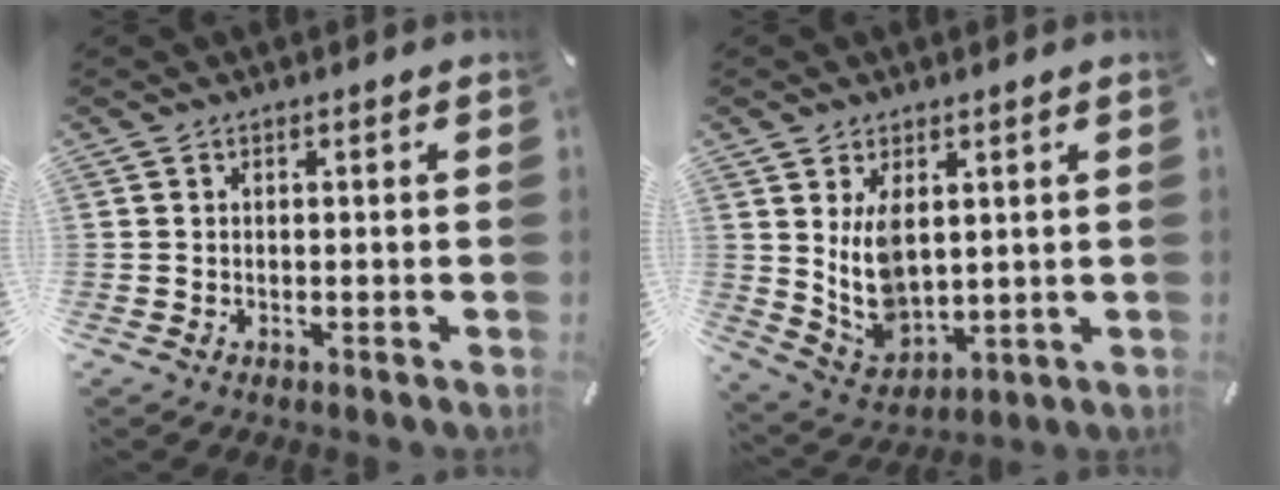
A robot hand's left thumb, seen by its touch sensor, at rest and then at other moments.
{"total": 9.4, "force": [3.4, 6.3, 6.1], "torque": [-0.140, -0.024, 0.062]}